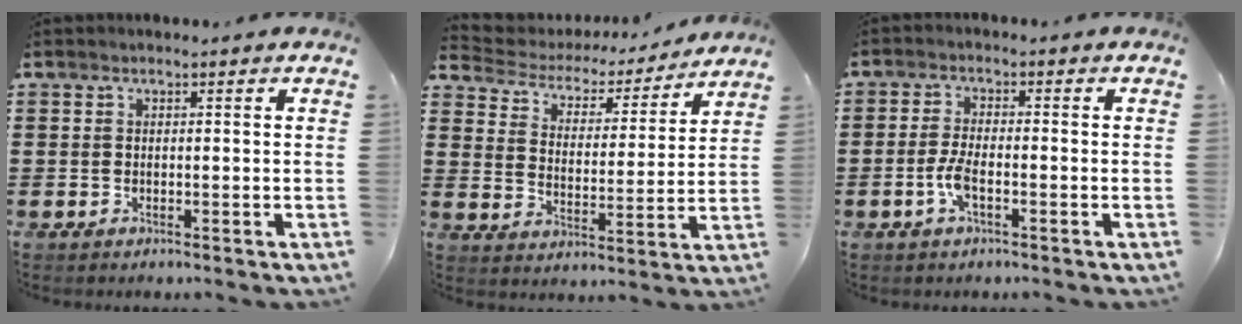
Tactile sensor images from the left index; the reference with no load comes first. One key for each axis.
{"total": 3.5, "fx": 3.3, "fy": 1.1, "fz": 0.5, "tx": -0.035, "ty": -0.026, "tz": 0.049}
{"total": 3.8, "fx": -1.4, "fy": 1.1, "fz": 3.4, "tx": -0.087, "ty": -0.006, "tz": -0.033}